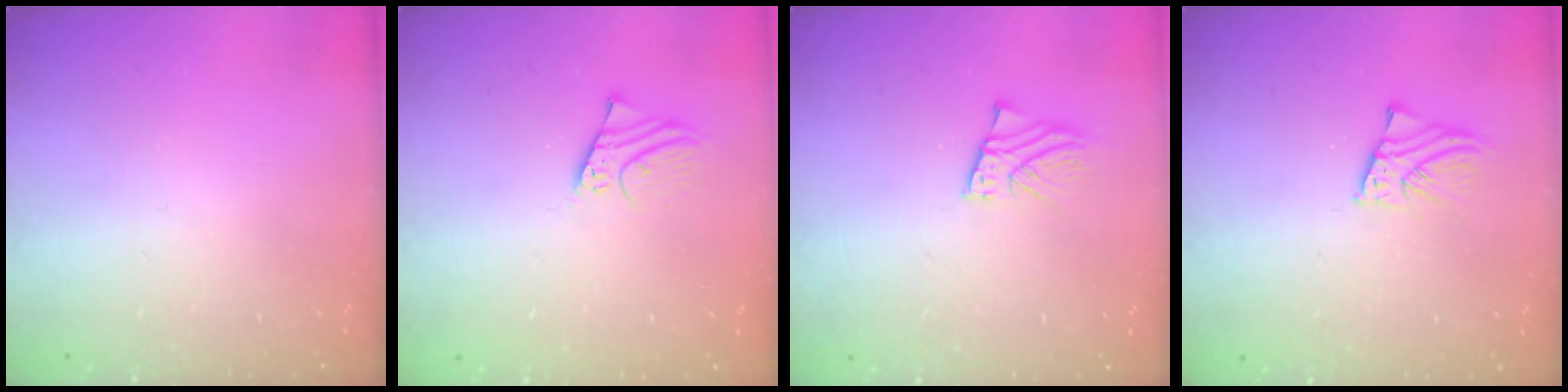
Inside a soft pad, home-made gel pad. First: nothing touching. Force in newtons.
{"total": 1.7, "press": 1.7, "slide": 0.1}
{"total": 2.6, "press": 2.6, "slide": 0.2}
{"total": 2.2, "press": 2.2, "slide": 0.1}